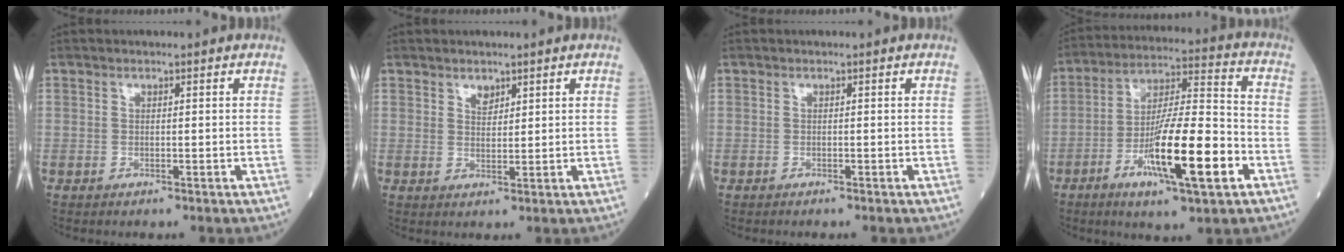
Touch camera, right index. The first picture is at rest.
{"total": 1.9, "force": [1.4, 1.0, 0.9], "torque": [-0.016, -0.002, 0.027]}
{"total": 0.0}
{"total": 16.3, "force": [-6.2, 1.8, 15.0], "torque": [-0.269, -0.011, -0.103]}